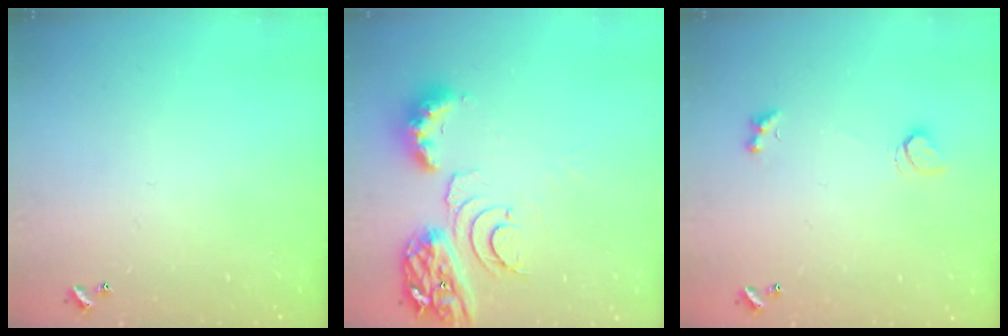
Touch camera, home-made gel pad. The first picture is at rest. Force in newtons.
{"total": 10.1, "press": 10.0, "slide": 1.2}
{"total": 2.3, "press": 1.9, "slide": 1.1}